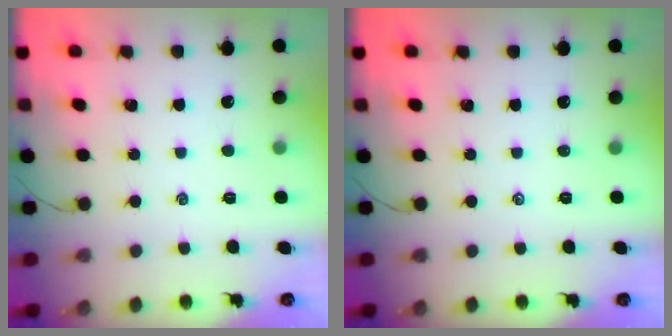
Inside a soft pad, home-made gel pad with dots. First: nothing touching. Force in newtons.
{"total": 0.0}